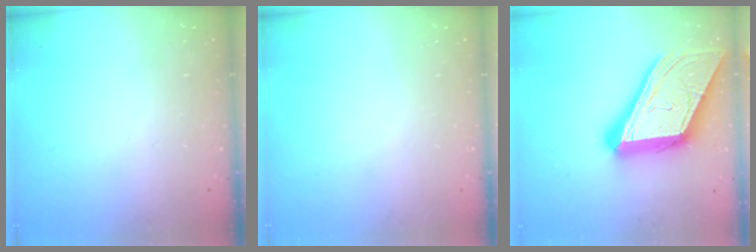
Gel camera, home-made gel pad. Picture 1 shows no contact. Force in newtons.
{"total": 0.0}
{"total": 24.3, "press": 24.2, "slide": 2.6}